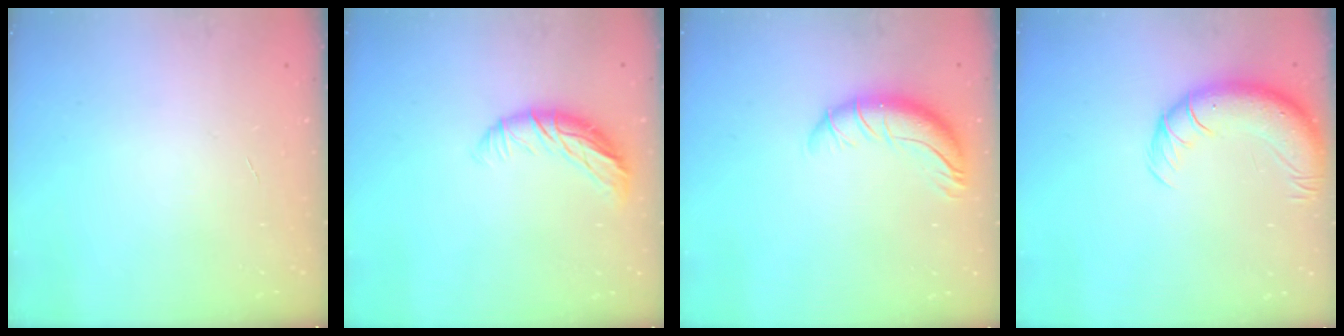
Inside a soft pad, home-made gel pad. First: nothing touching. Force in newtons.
{"total": 10.0, "press": 10.0, "slide": 1.0}
{"total": 9.9, "press": 9.6, "slide": 2.1}
{"total": 10.0, "press": 9.7, "slide": 2.5}